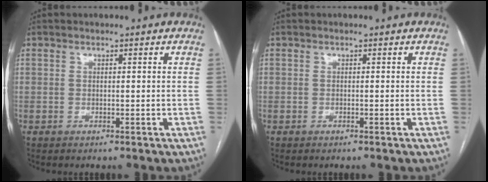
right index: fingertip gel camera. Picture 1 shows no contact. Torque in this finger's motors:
{"motor_torque": [-0.25, 0.03, -0.04, -0.01]}